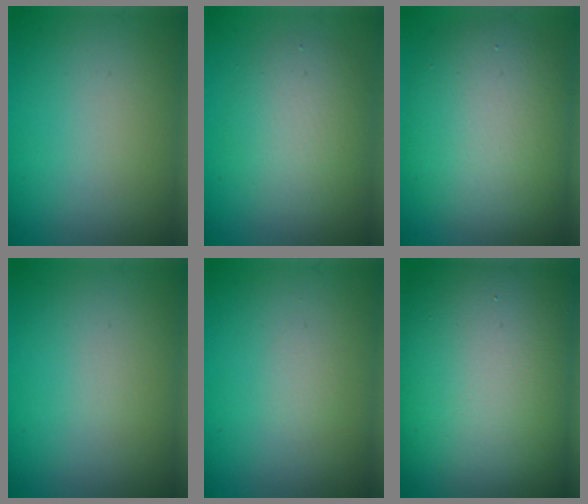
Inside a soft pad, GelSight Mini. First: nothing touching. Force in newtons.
{"total": 2.5, "press": 2.5, "slide": 0.4}
{"total": 9.4, "press": 9.4, "slide": 0.5}
{"total": 0.0}
{"total": 0.5, "press": 0.5, "slide": 0.1}
{"total": 20.7, "press": 20.7, "slide": 1.2}